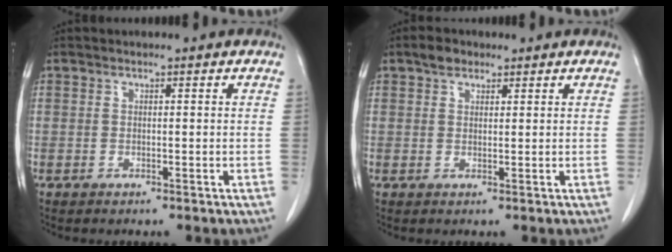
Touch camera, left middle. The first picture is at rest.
{"total": 2.3, "force": [1.6, 1.3, 0.9], "torque": [-0.018, 0.006, 0.026]}